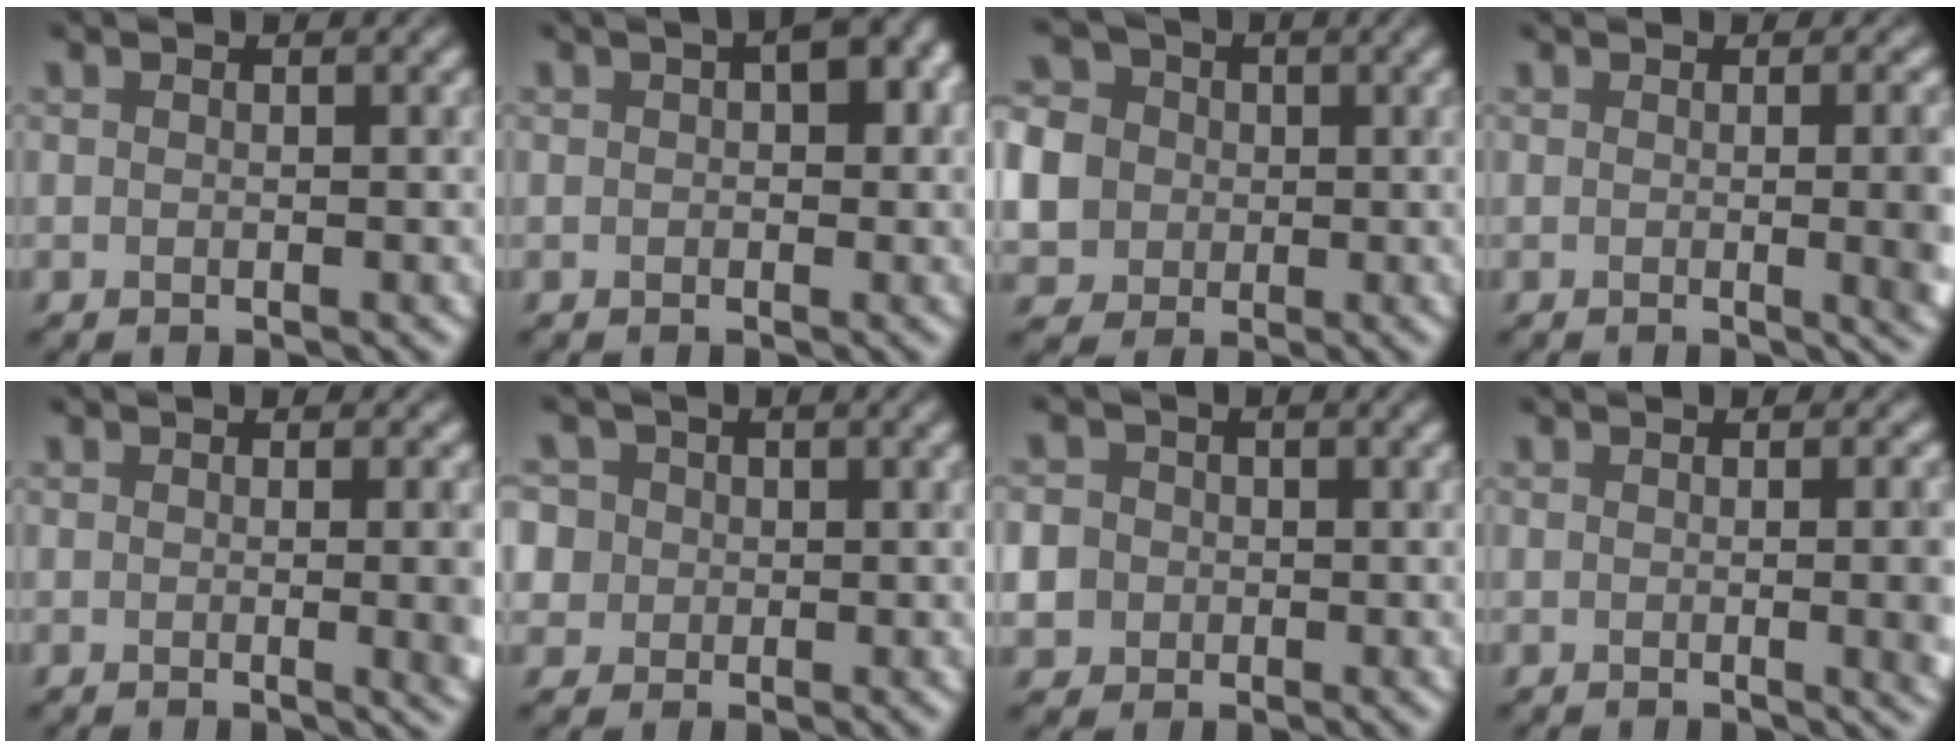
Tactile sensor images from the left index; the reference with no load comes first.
{"total": 3.2, "force": [0.7, 1.7, 2.6], "torque": [-0.026, 0.008, 0.006]}
{"total": 9.1, "force": [-0.3, 8.4, 3.7], "torque": [-0.110, 0.017, -0.032]}
{"total": 7.1, "force": [-0.3, 2.9, 6.5], "torque": [-0.038, -0.002, -0.001]}
{"total": 5.1, "force": [-0.2, 1.9, 4.8], "torque": [-0.034, -0.003, 0.002]}
{"total": 6.6, "force": [2.4, 5.6, 2.6], "torque": [-0.054, 0.028, 0.013]}
{"total": 6.9, "force": [-0.6, 6.5, 2.2], "torque": [-0.051, 0.018, -0.041]}
{"total": 5.4, "force": [-0.2, 2.1, 5.0], "torque": [-0.035, -0.001, 0.002]}